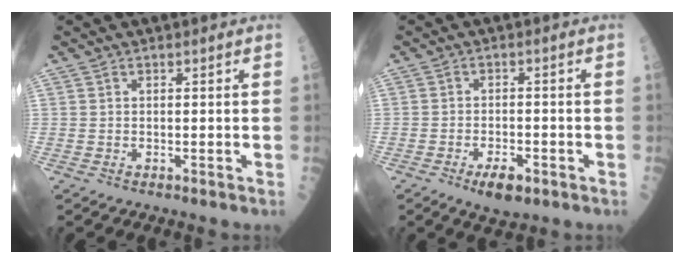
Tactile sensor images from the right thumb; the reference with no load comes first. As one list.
[{"total": 5.1, "force": [-2.6, 2.2, 3.8], "torque": [-0.053, 0.006, -0.037]}]